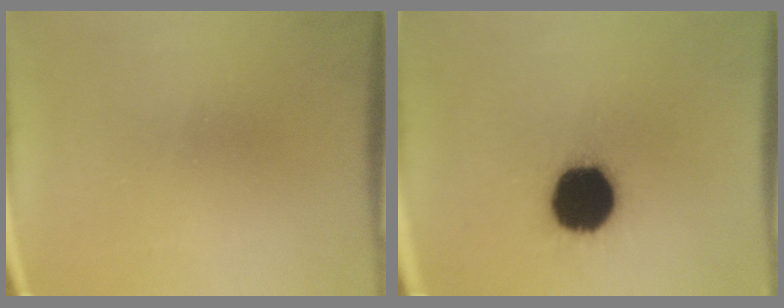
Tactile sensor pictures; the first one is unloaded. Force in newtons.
{"total": 19.6}